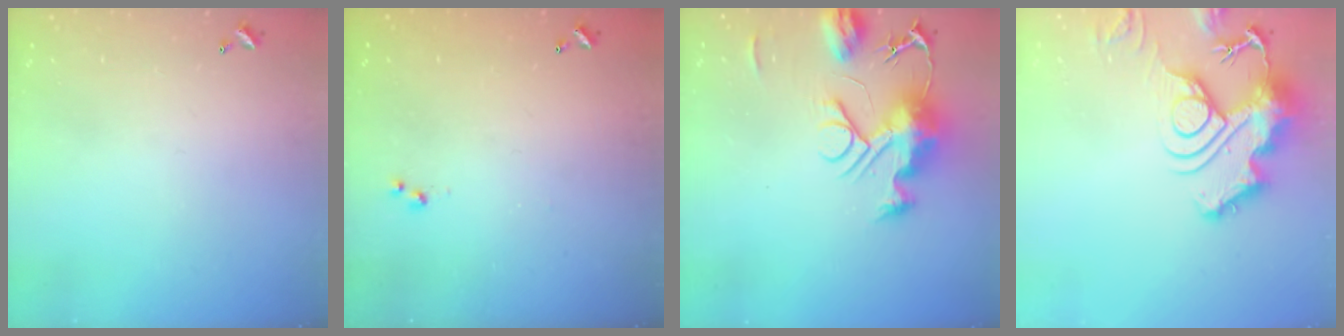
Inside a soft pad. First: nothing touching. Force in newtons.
{"total": 3.0, "press": 3.0, "slide": 0.4}
{"total": 12.6, "press": 12.6, "slide": 1.2}
{"total": 17.0, "press": 16.9, "slide": 1.8}